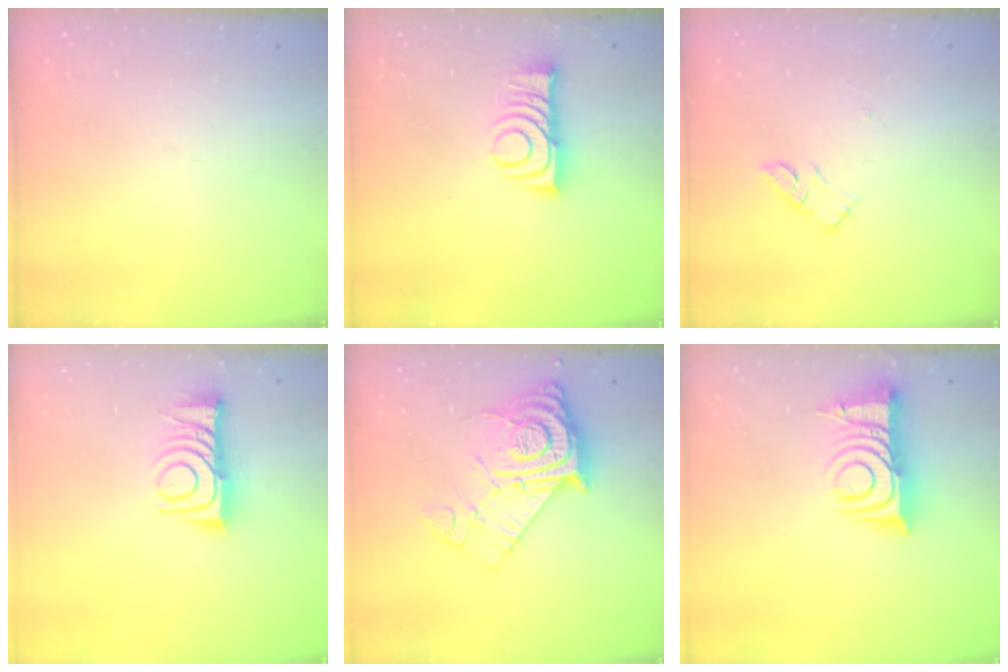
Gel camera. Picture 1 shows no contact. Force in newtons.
{"total": 8.8, "press": 8.8, "slide": 0.8}
{"total": 5.5, "press": 5.4, "slide": 0.5}
{"total": 10.3, "press": 10.3, "slide": 0.6}
{"total": 14.9, "press": 14.8, "slide": 1.0}
{"total": 11.0, "press": 11.0, "slide": 0.6}